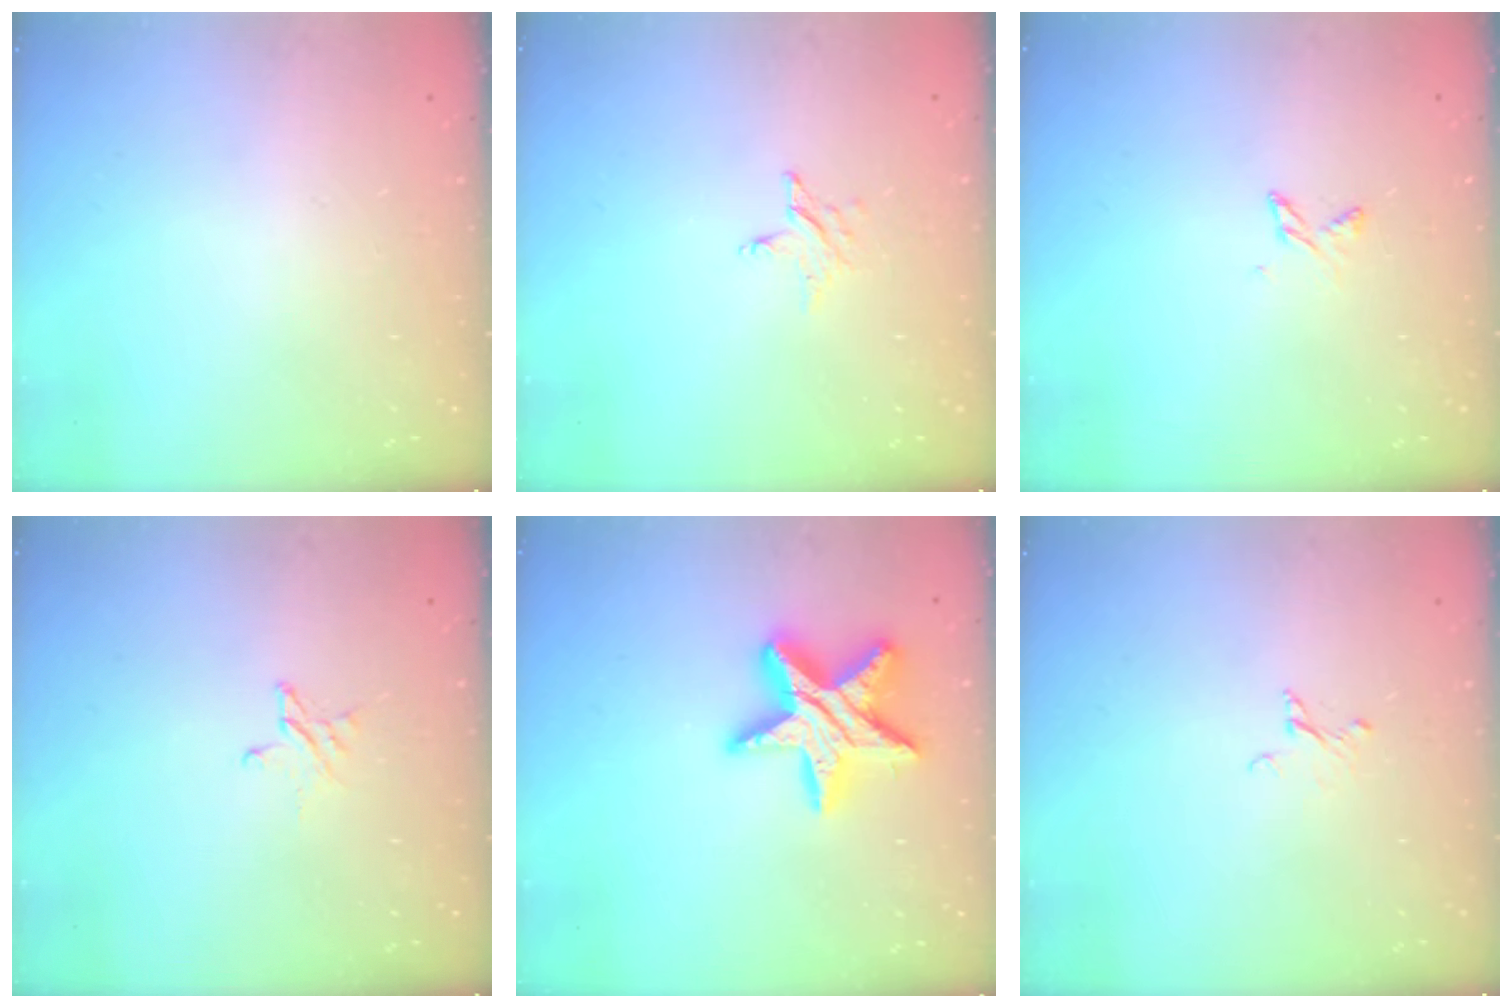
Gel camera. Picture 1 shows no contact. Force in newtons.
{"total": 3.0, "press": 3.0, "slide": 0.3}
{"total": 2.5, "press": 2.5, "slide": 0.5}
{"total": 2.7, "press": 2.7, "slide": 0.2}
{"total": 16.3, "press": 16.2, "slide": 1.2}
{"total": 2.1, "press": 2.1, "slide": 0.1}